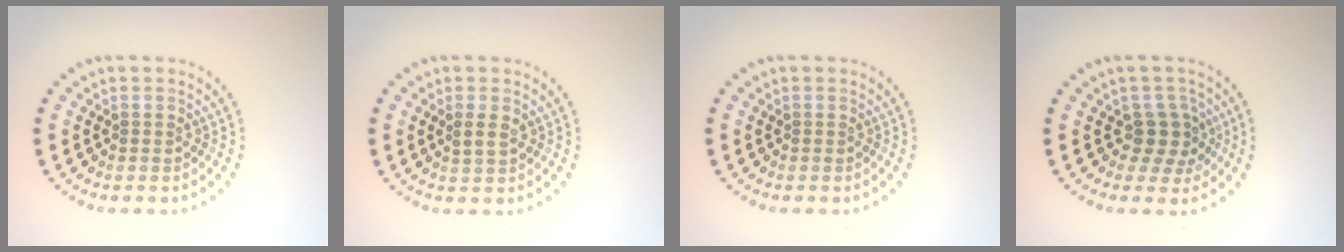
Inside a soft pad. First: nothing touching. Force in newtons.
{"total": 1.4, "press": 1.3, "slide": 0.6}
{"total": 0.0}
{"total": 2.6, "press": 2.1, "slide": 1.6}